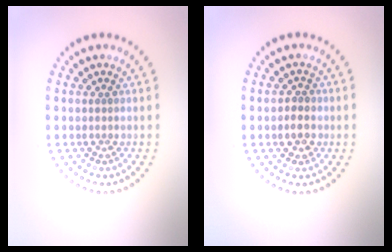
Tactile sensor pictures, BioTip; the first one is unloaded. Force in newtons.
{"total": 1.4, "press": 1.4, "slide": 0.4}